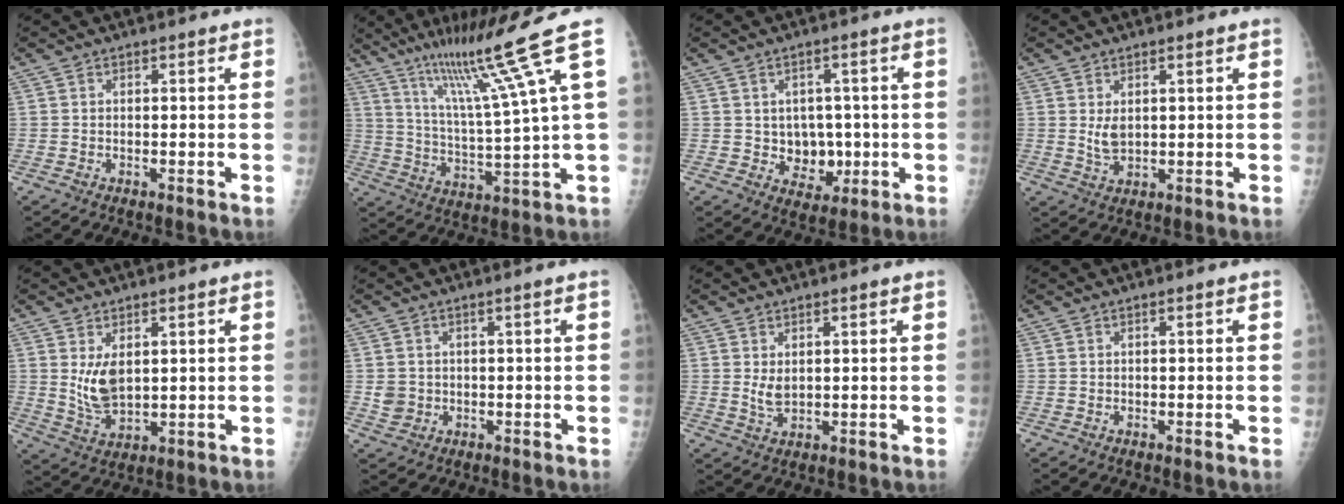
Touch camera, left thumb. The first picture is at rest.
{"total": 14.2, "force": [8.6, -1.5, 11.2], "torque": [-0.181, -0.044, 0.149]}
{"total": 6.9, "force": [-0.4, 5.6, 3.9], "torque": [-0.017, 0.000, 0.007]}
{"total": 3.3, "force": [1.0, 1.8, 2.6], "torque": [-0.043, -0.014, 0.026]}
{"total": 6.5, "force": [1.9, 3.4, 5.2], "torque": [-0.090, -0.020, 0.048]}
{"total": 2.4, "force": [0.0, 2.1, 1.1], "torque": [-0.015, 0.006, 0.008]}
{"total": 3.0, "force": [1.0, 1.5, 2.4], "torque": [-0.040, -0.013, 0.024]}
{"total": 0.0}